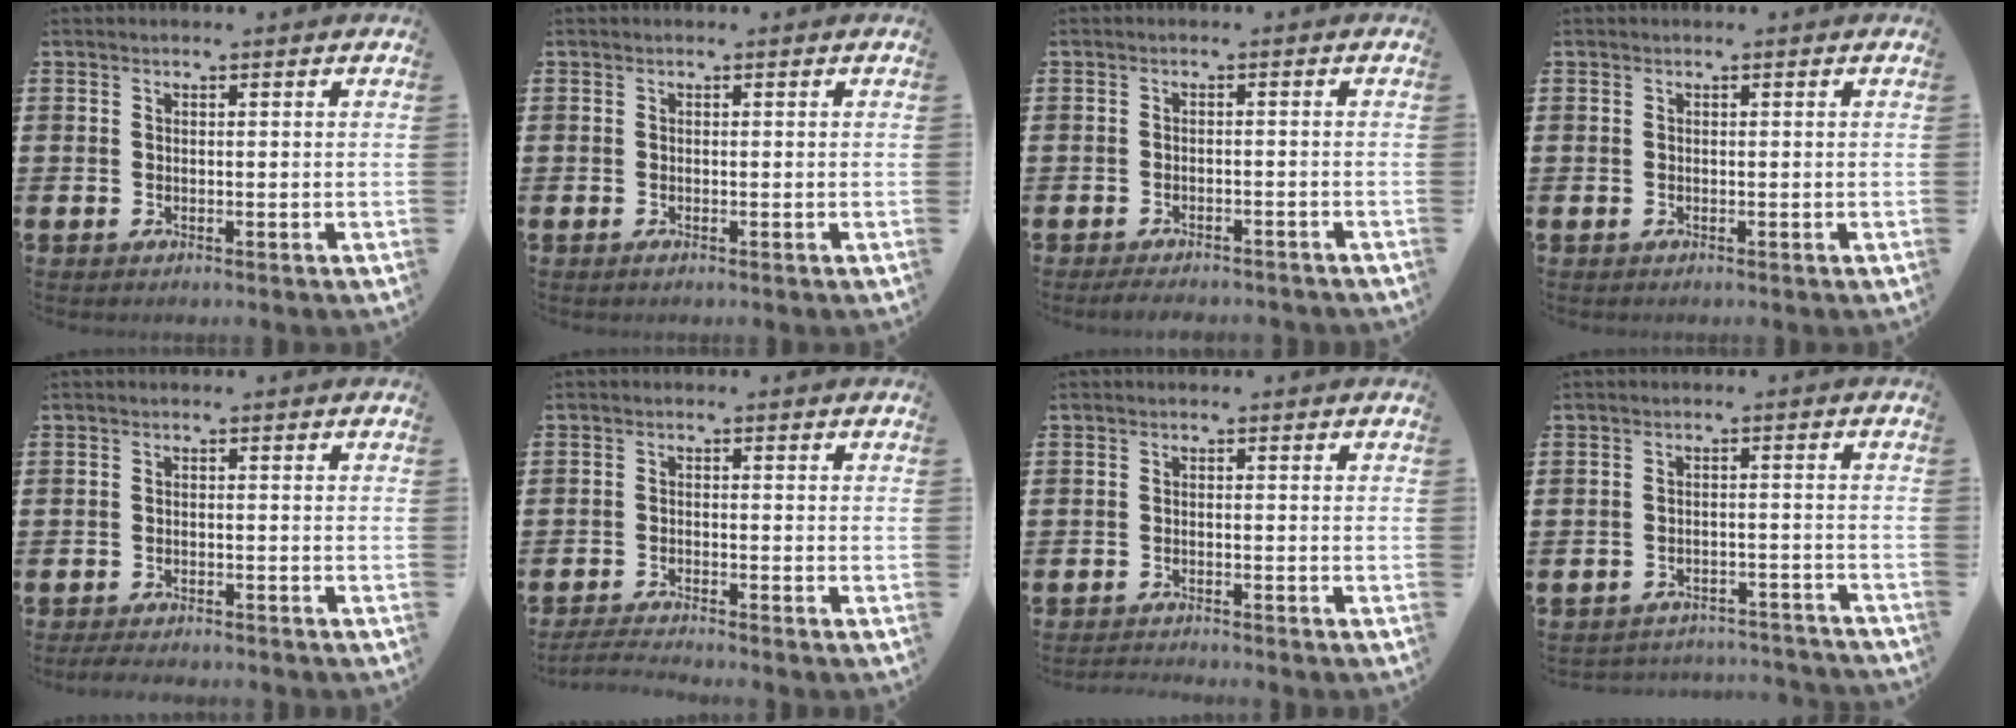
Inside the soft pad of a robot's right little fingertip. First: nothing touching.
{"total": 0.0}
{"total": 1.7, "force": [-1.6, 0.1, 0.4], "torque": [-0.010, 0.003, -0.033]}
{"total": 0.0}
{"total": 1.4, "force": [-1.4, 0.1, 0.3], "torque": [-0.007, 0.001, -0.029]}
{"total": 1.8, "force": [-1.7, -0.2, 0.5], "torque": [-0.008, 0.003, -0.035]}
{"total": 1.1, "force": [-1.1, -0.1, 0.0], "torque": [-0.003, 0.000, -0.023]}
{"total": 2.5, "force": [-2.5, 0.1, -0.2], "torque": [-0.002, 0.001, -0.055]}